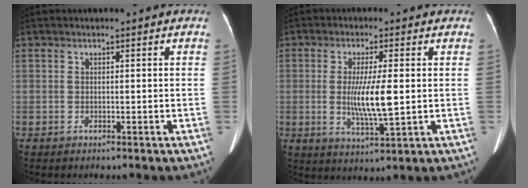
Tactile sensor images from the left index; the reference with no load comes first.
{"total": 7.4, "force": [0.0, 0.9, 7.3], "torque": [-0.142, -0.015, 0.000]}